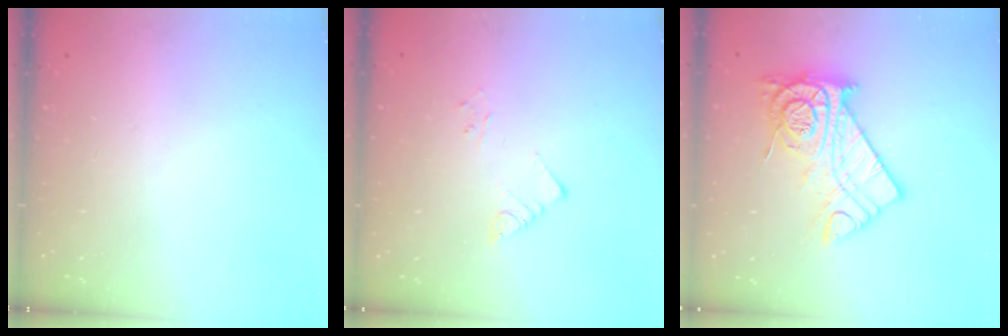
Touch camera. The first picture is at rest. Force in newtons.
{"total": 3.9, "press": 3.9, "slide": 0.2}
{"total": 14.8, "press": 14.8, "slide": 1.2}